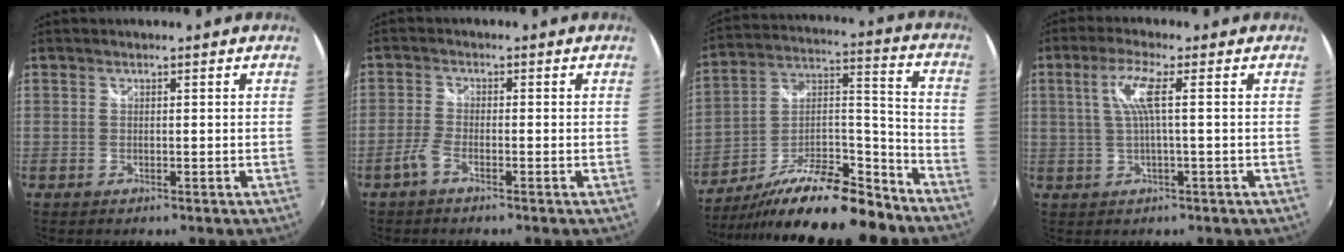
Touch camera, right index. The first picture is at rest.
{"total": 2.9, "force": [-1.9, 0.6, 2.0], "torque": [-0.056, 0.000, -0.044]}
{"total": 21.2, "force": [-16.2, 5.2, 12.6], "torque": [-0.222, -0.002, -0.265]}
{"total": 5.3, "force": [0.8, -0.2, 5.2], "torque": [-0.106, 0.001, 0.022]}